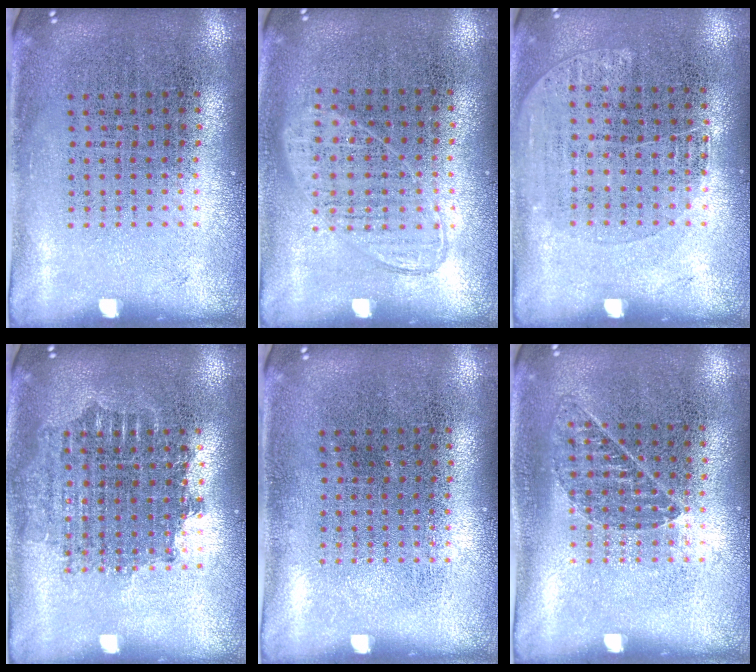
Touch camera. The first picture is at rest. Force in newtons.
{"total": 0.9, "press": 0.8, "slide": 0.4}
{"total": 1.1, "press": 0.9, "slide": 0.6}
{"total": 1.7, "press": 1.4, "slide": 1.0}
{"total": 0.0}
{"total": 0.8, "press": 0.7, "slide": 0.3}